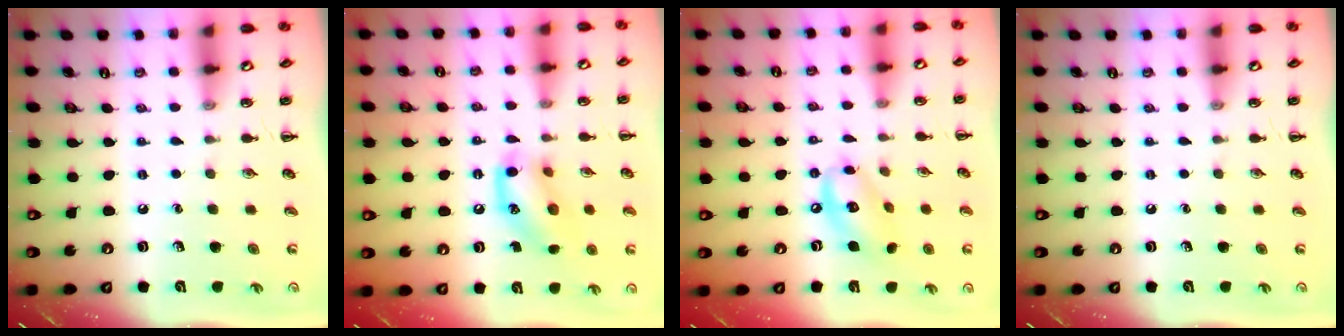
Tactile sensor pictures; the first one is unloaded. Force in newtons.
{"total": 13.8, "press": 13.6, "slide": 2.4}
{"total": 11.2, "press": 11.0, "slide": 2.3}
{"total": 0.0}